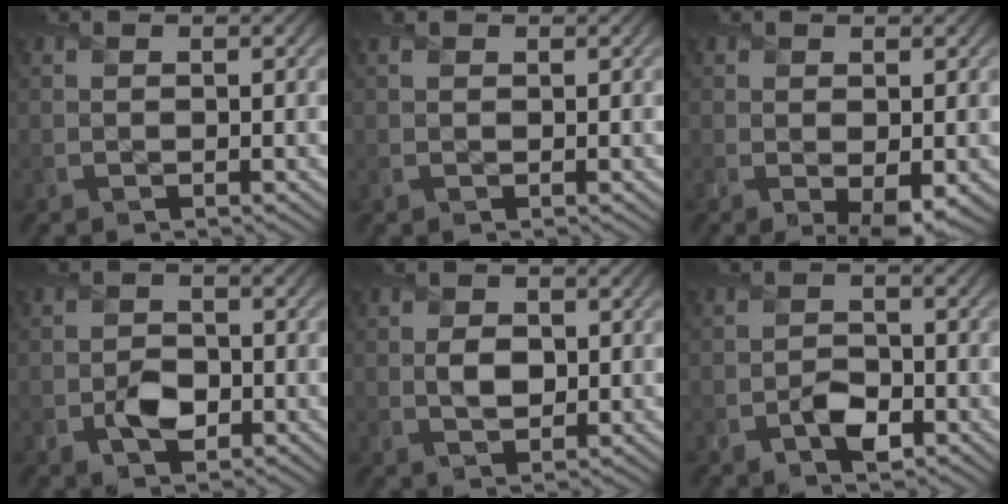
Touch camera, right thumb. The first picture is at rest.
{"total": 0.9, "force": [0.5, 0.6, 0.5], "torque": [-0.012, 0.004, 0.008]}
{"total": 3.2, "force": [-0.7, 1.4, 2.8], "torque": [-0.050, -0.015, -0.010]}
{"total": 3.8, "force": [-1.4, 2.7, 2.3], "torque": [-0.040, -0.004, -0.030]}
{"total": 2.9, "force": [0.3, 2.1, 1.9], "torque": [-0.039, -0.005, 0.002]}
{"total": 3.3, "force": [-1.7, 2.1, 2.0], "torque": [-0.035, -0.003, -0.034]}